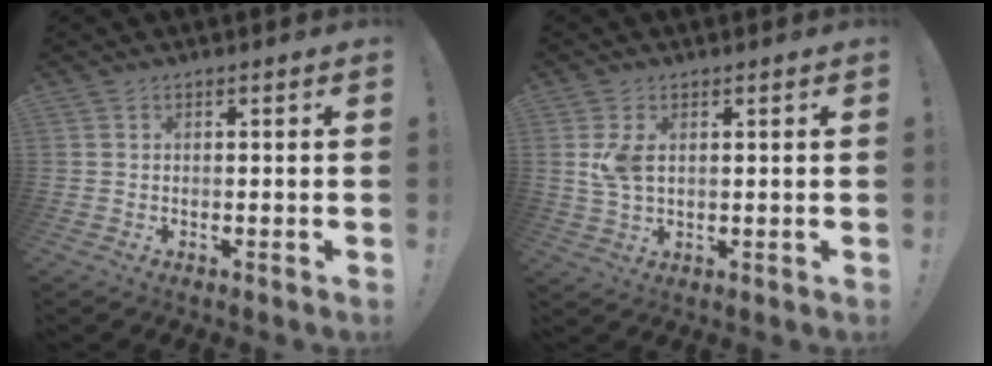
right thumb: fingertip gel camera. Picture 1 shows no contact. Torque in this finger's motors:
{"motor_torque": [0.02, 0.60, 0.73, -0.25, 0.28]}